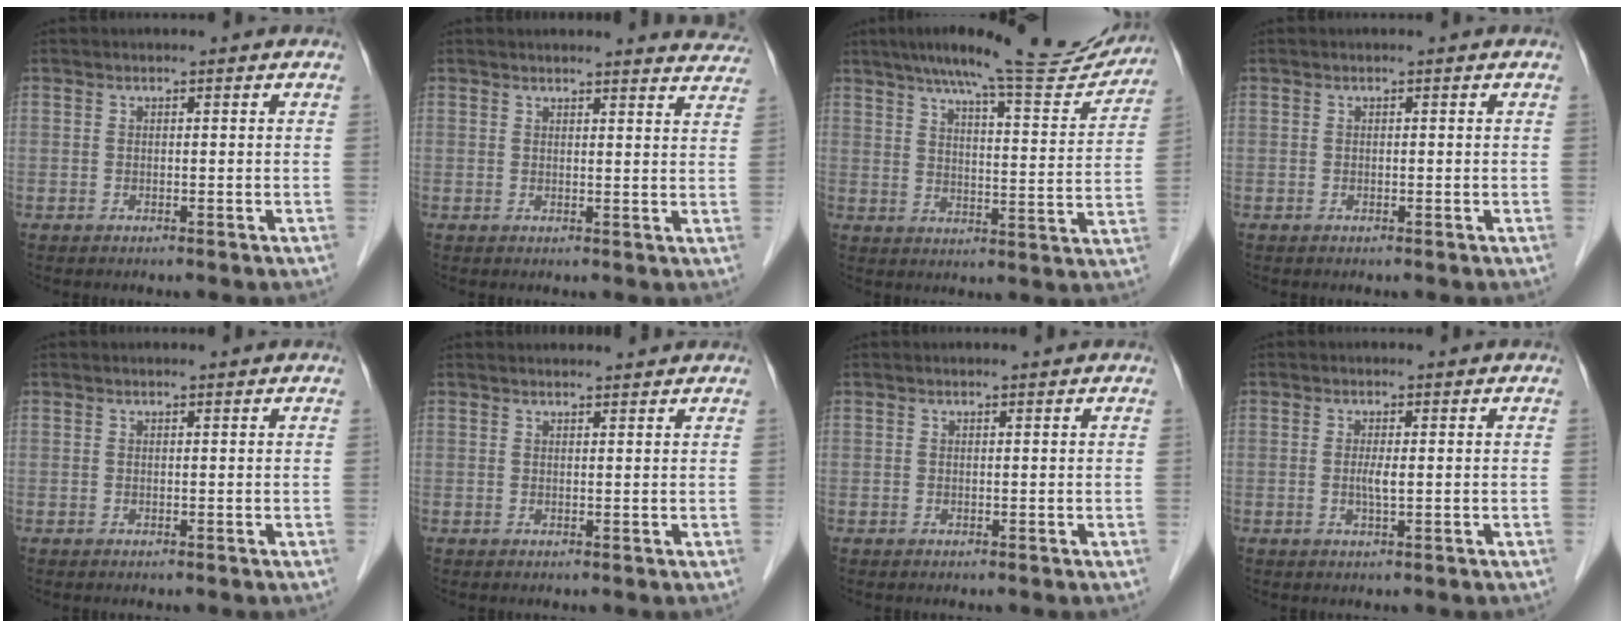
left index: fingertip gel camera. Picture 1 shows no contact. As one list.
[{"total": 7.8, "force": [7.8, 0.7, 0.8], "torque": [0.010, -0.021, 0.059]}, {"total": 19.0, "force": [16.8, 2.2, 8.6], "torque": [-0.126, -0.011, 0.222]}, {"total": 0.0}, {"total": 0.8, "force": [0.8, 0.0, 0.2], "torque": [-0.009, 0.008, 0.013]}, {"total": 4.8, "force": [4.6, 0.5, 1.0], "torque": [-0.013, 0.022, 0.055]}, {"total": 0.8, "force": [0.8, 0.0, 0.2], "torque": [-0.009, 0.007, 0.013]}, {"total": 1.6, "force": [0.0, 0.1, 1.6], "torque": [-0.037, -0.002, 0.001]}]